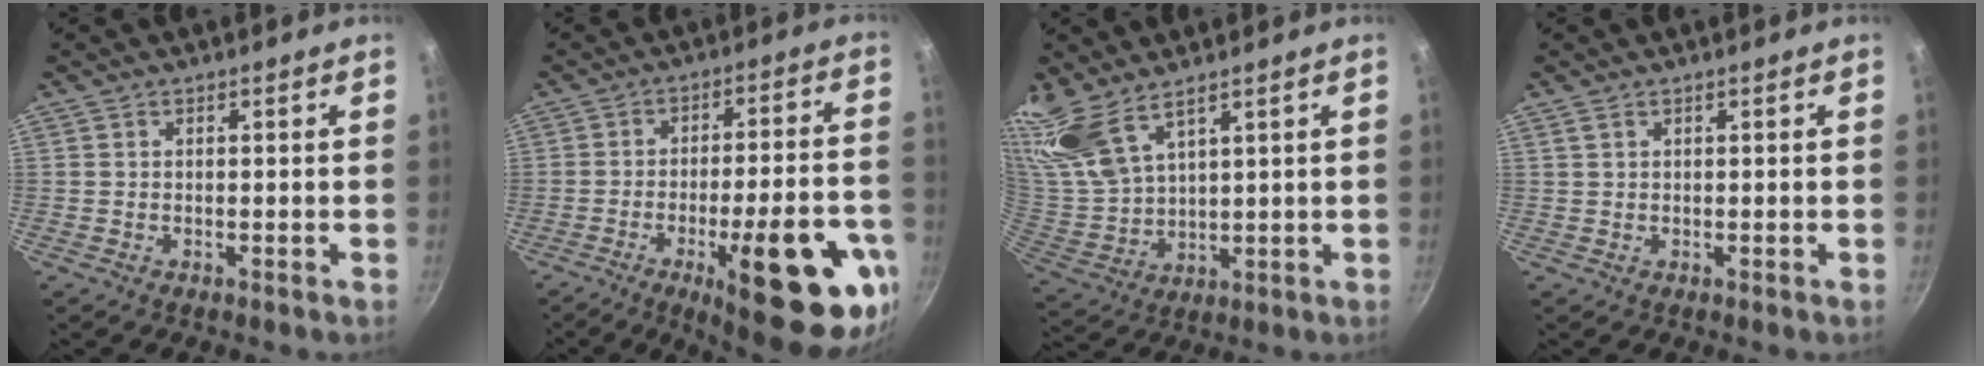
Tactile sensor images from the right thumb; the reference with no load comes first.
{"total": 24.0, "force": [-9.5, 7.1, 20.8], "torque": [-0.238, 0.023, -0.125]}
{"total": 12.4, "force": [9.4, 4.4, 6.9], "torque": [-0.142, -0.053, 0.208]}
{"total": 1.1, "force": [0.7, 0.4, 0.7], "torque": [-0.013, 0.003, 0.016]}